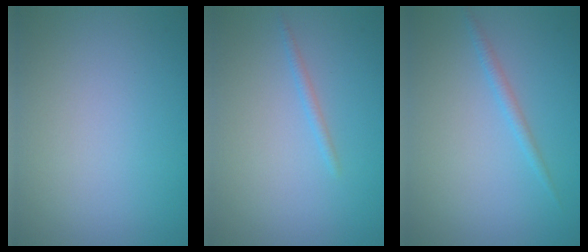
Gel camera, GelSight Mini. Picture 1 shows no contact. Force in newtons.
{"total": 0.8, "press": 0.8, "slide": 0.1}
{"total": 1.2, "press": 1.2, "slide": 0.1}